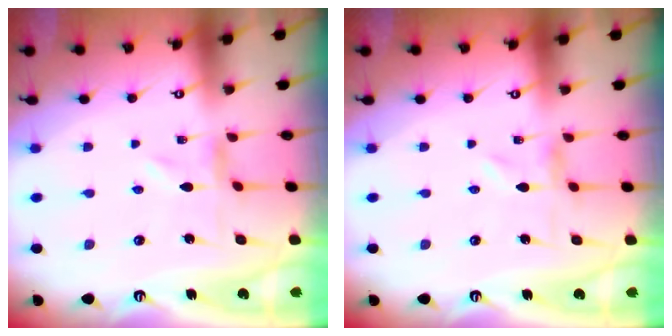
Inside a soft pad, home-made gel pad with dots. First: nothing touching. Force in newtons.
{"total": 0.0}